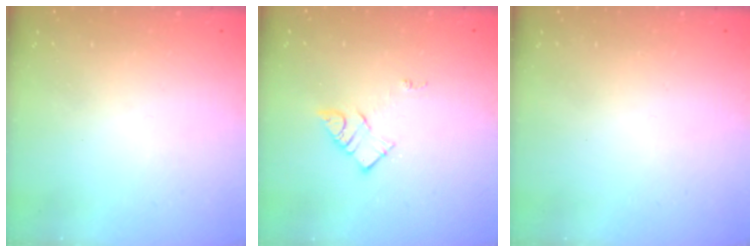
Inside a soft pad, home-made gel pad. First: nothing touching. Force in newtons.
{"total": 7.4, "press": 7.4, "slide": 0.2}
{"total": 1.6, "press": 1.6, "slide": 0.1}